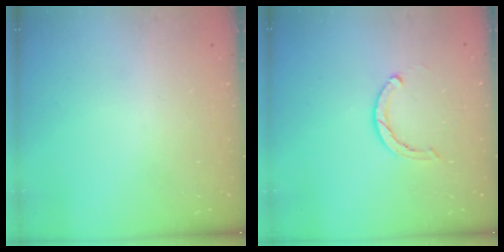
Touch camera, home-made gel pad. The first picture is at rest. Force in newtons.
{"total": 3.5, "press": 3.5, "slide": 0.2}